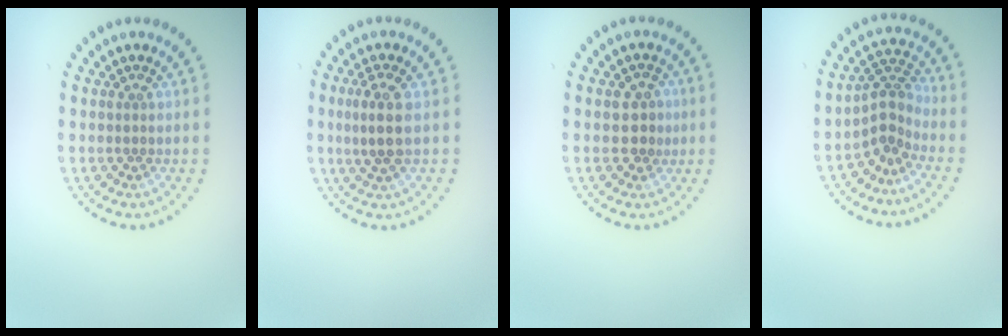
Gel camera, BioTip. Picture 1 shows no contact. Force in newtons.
{"total": 2.8, "press": 2.5, "slide": 1.2}
{"total": 2.5, "press": 2.4, "slide": 0.6}
{"total": 2.8, "press": 1.9, "slide": 2.0}